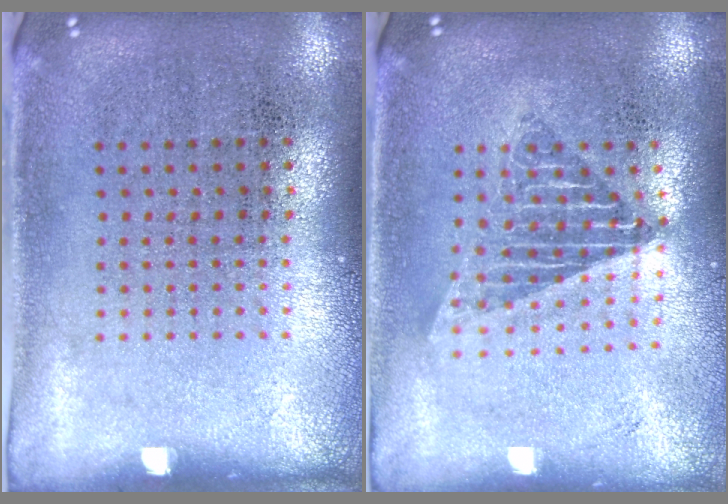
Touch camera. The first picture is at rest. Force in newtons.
{"total": 1.5, "press": 1.3, "slide": 0.8}